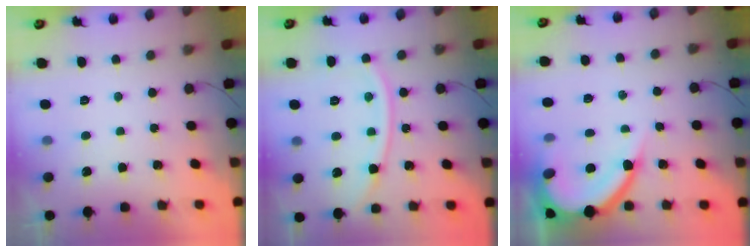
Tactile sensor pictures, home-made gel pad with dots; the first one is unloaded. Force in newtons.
{"total": 11.9, "press": 11.8, "slide": 1.3}
{"total": 11.9, "press": 11.9, "slide": 0.8}